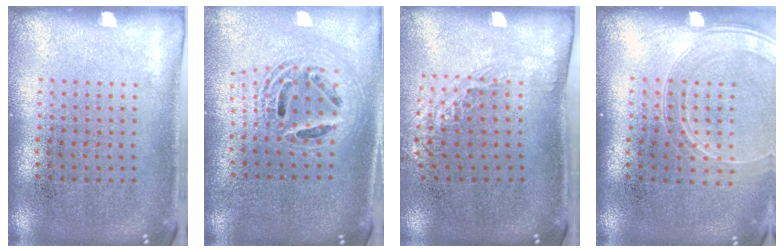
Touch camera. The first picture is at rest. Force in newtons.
{"total": 2.0, "press": 1.6, "slide": 1.3}
{"total": 1.2, "press": 0.9, "slide": 0.7}
{"total": 1.7, "press": 1.6, "slide": 0.7}